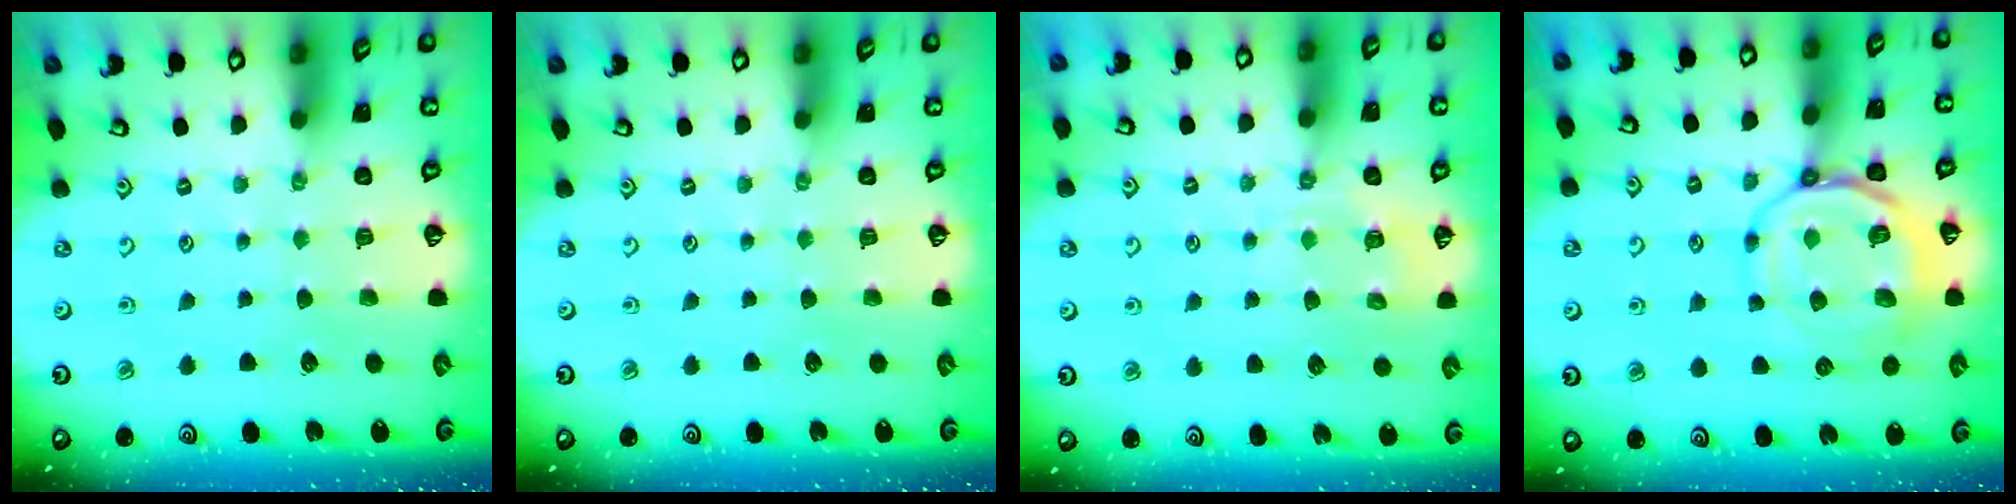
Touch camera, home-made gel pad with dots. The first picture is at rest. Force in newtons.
{"total": 0.0}
{"total": 6.2, "press": 6.1, "slide": 1.0}
{"total": 12.6, "press": 12.5, "slide": 1.5}